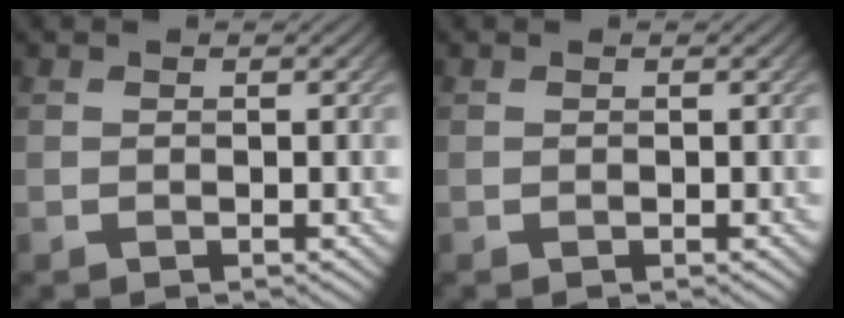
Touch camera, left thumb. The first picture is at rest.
{"total": 0.0}